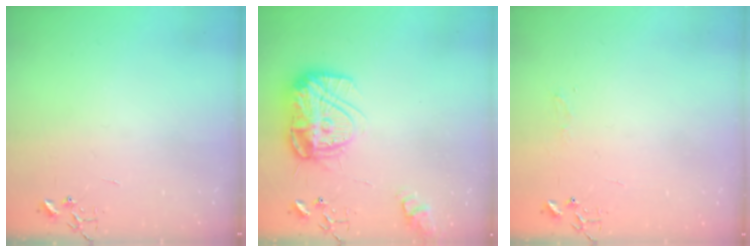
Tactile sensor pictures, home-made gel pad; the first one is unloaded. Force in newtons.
{"total": 16.5, "press": 16.4, "slide": 1.5}
{"total": 4.4, "press": 4.4, "slide": 0.5}